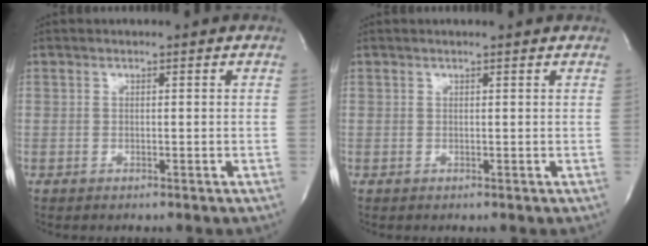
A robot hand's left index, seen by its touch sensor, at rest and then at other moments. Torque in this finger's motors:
{"motor_torque": [0.17, -0.14, -0.03, -0.01]}